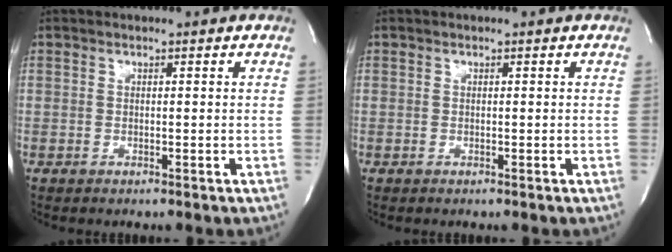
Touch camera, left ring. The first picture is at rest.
{"total": 0.0}